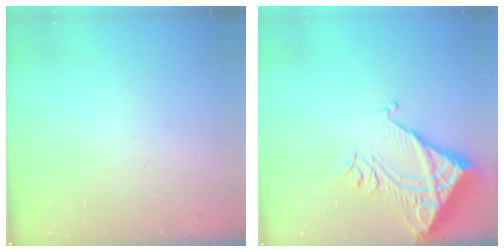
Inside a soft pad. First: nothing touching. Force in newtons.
{"total": 9.6, "press": 9.5, "slide": 1.1}